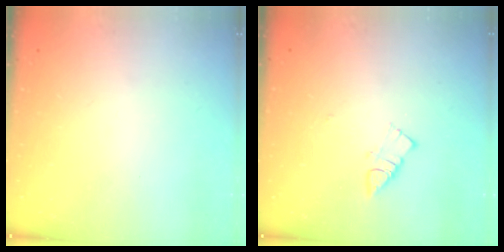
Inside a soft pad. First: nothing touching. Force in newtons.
{"total": 3.9, "press": 3.9, "slide": 0.5}